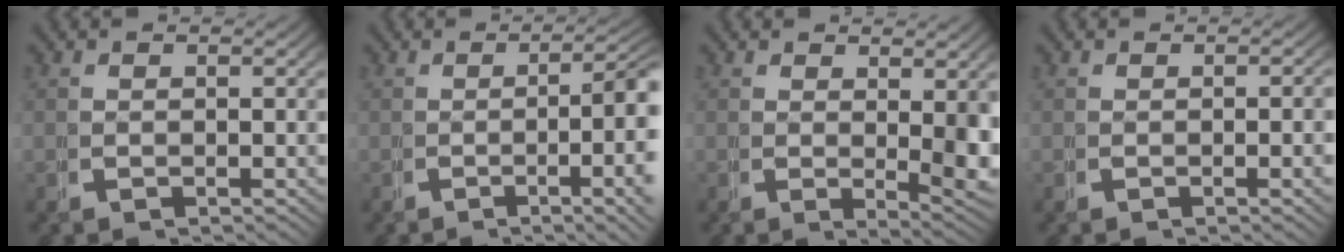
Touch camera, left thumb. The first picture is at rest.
{"total": 7.3, "force": [-1.1, 2.3, 6.9], "torque": [-0.097, -0.005, -0.017]}
{"total": 4.7, "force": [0.5, 1.6, 4.4], "torque": [-0.062, -0.024, 0.019]}
{"total": 1.3, "force": [-0.1, 0.0, 1.3], "torque": [-0.023, 0.004, -0.002]}